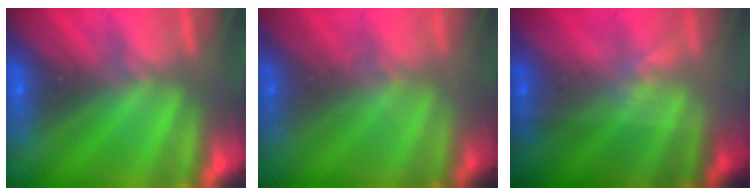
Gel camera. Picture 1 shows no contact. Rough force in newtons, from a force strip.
{"total": 1.8}
{"total": 1.6}